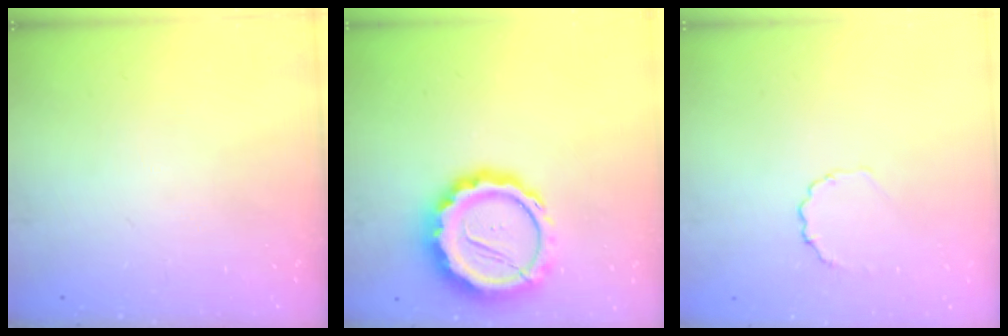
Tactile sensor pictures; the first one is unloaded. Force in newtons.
{"total": 16.7, "press": 16.5, "slide": 2.9}
{"total": 2.7, "press": 2.5, "slide": 1.0}